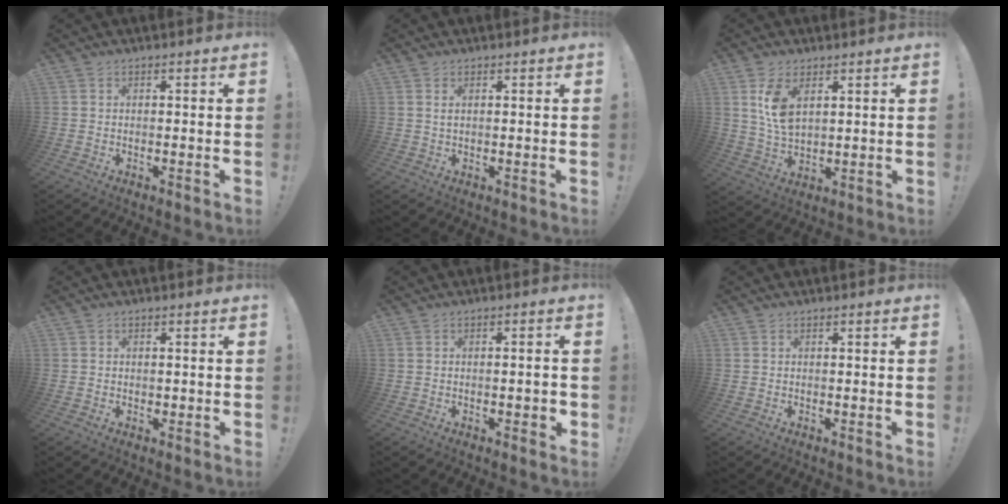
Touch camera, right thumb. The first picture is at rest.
{"total": 1.3, "force": [0.6, 0.4, 1.1], "torque": [-0.016, -0.002, 0.009]}
{"total": 8.3, "force": [4.0, 4.5, 5.7], "torque": [-0.095, -0.020, 0.071]}
{"total": 0.8, "force": [0.2, 0.8, 0.2], "torque": [0.006, -0.001, 0.002]}
{"total": 2.3, "force": [-0.9, 0.7, 2.1], "torque": [-0.037, 0.010, -0.013]}
{"total": 0.0}